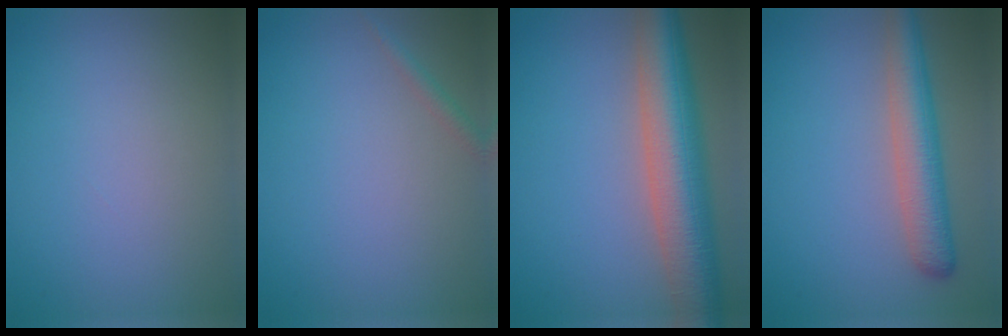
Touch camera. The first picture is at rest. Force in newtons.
{"total": 1.0, "press": 1.0, "slide": 0.0}
{"total": 9.3, "press": 9.3, "slide": 0.4}
{"total": 5.0, "press": 5.0, "slide": 0.2}